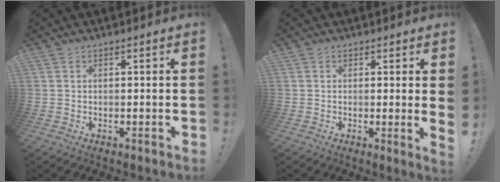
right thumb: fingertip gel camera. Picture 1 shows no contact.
{"total": 2.3, "force": [0.8, -0.5, 2.2], "torque": [-0.028, -0.011, 0.010]}